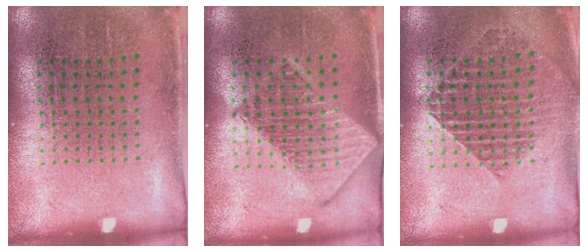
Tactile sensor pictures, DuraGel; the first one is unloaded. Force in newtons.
{"total": 2.7, "press": 2.7, "slide": 0.3}
{"total": 1.4, "press": 1.3, "slide": 0.5}